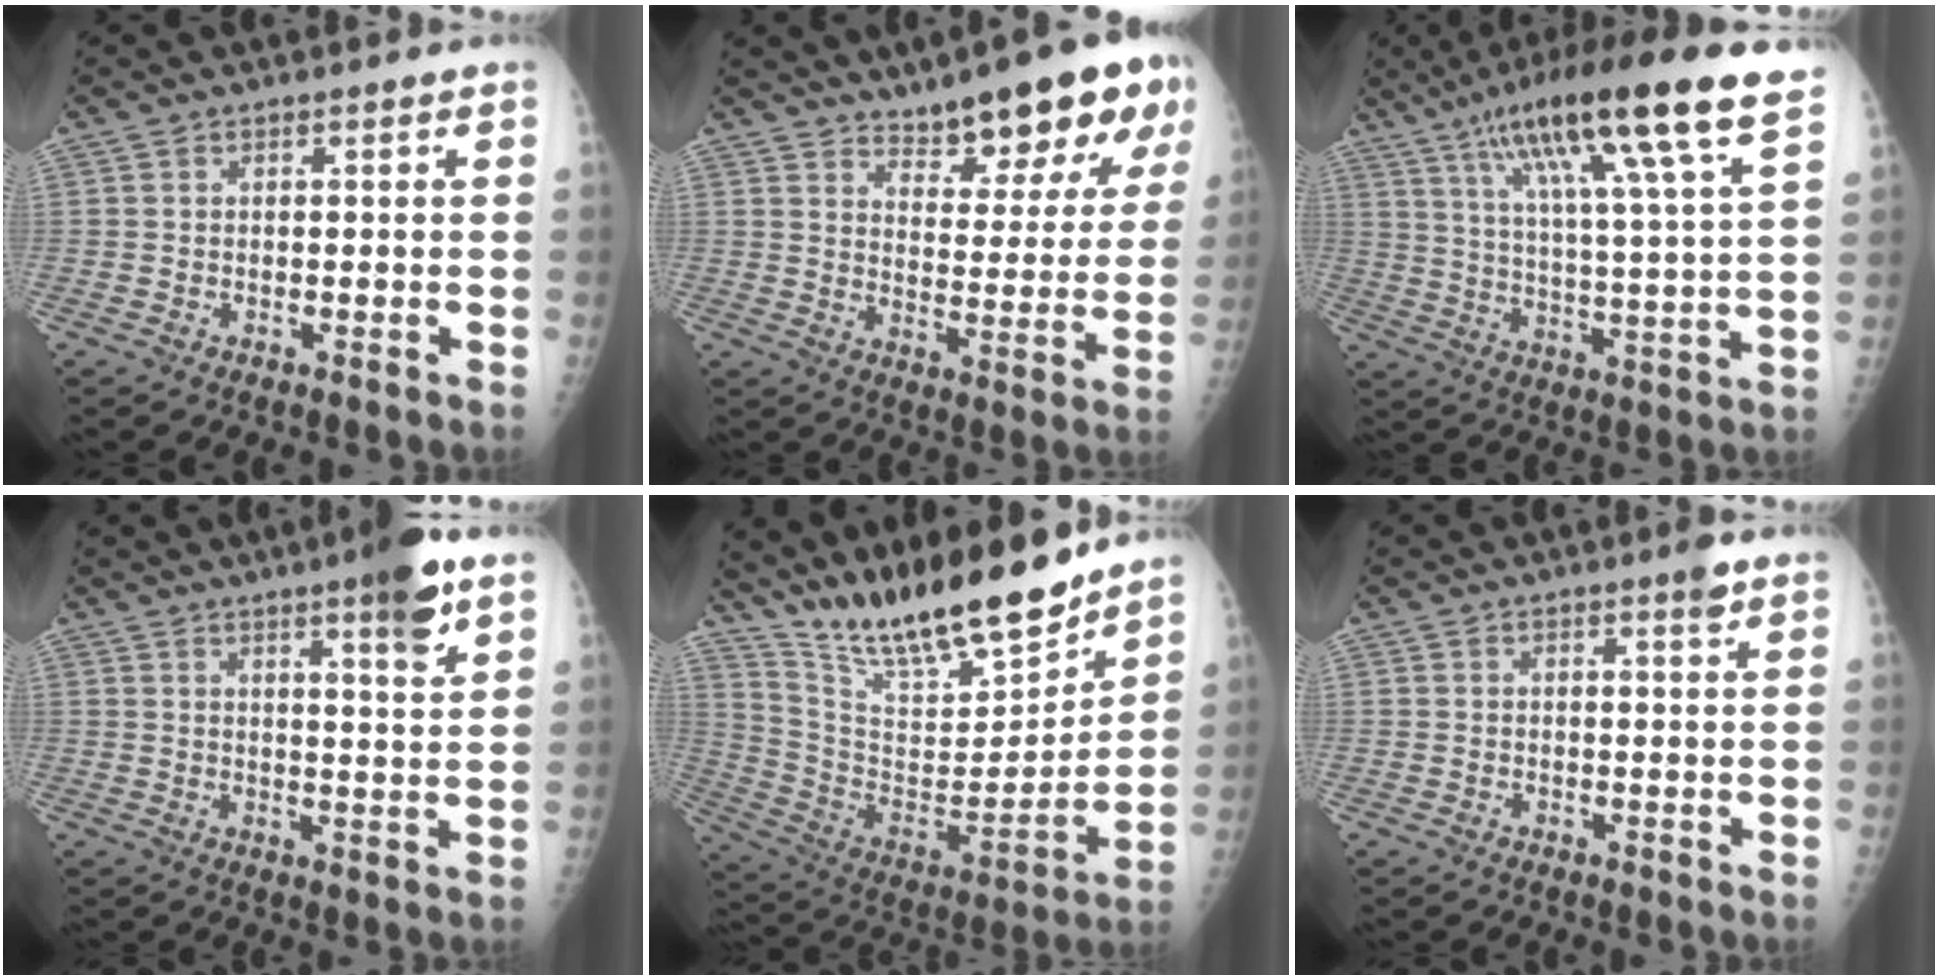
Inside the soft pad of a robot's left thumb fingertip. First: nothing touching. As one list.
[{"total": 17.5, "force": [11.4, 5.3, 12.3], "torque": [-0.136, -0.058, 0.168]}, {"total": 21.3, "force": [12.5, 2.2, 17.1], "torque": [-0.280, -0.025, 0.203]}, {"total": 8.6, "force": [5.1, 0.9, 6.9], "torque": [-0.092, -0.027, 0.070]}, {"total": 21.9, "force": [18.6, 4.7, 10.5], "torque": [-0.147, -0.103, 0.329]}, {"total": 2.0, "force": [1.3, 0.1, 1.5], "torque": [-0.023, -0.008, 0.018]}]